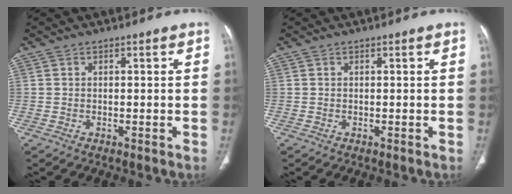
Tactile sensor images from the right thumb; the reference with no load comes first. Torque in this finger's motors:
{"motor_torque": [0.01, 0.00, 0.05, 0.02, 0.00]}